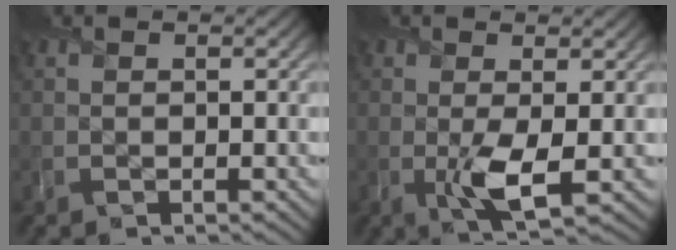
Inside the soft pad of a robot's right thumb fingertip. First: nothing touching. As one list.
[{"total": 4.1, "force": [-0.4, 1.2, 3.9], "torque": [-0.081, -0.009, -0.009]}]